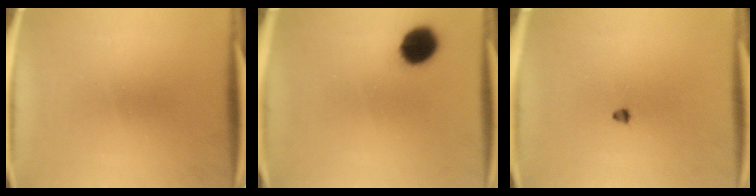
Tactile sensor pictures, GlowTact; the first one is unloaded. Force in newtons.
{"total": 8.7}
{"total": 1.1}